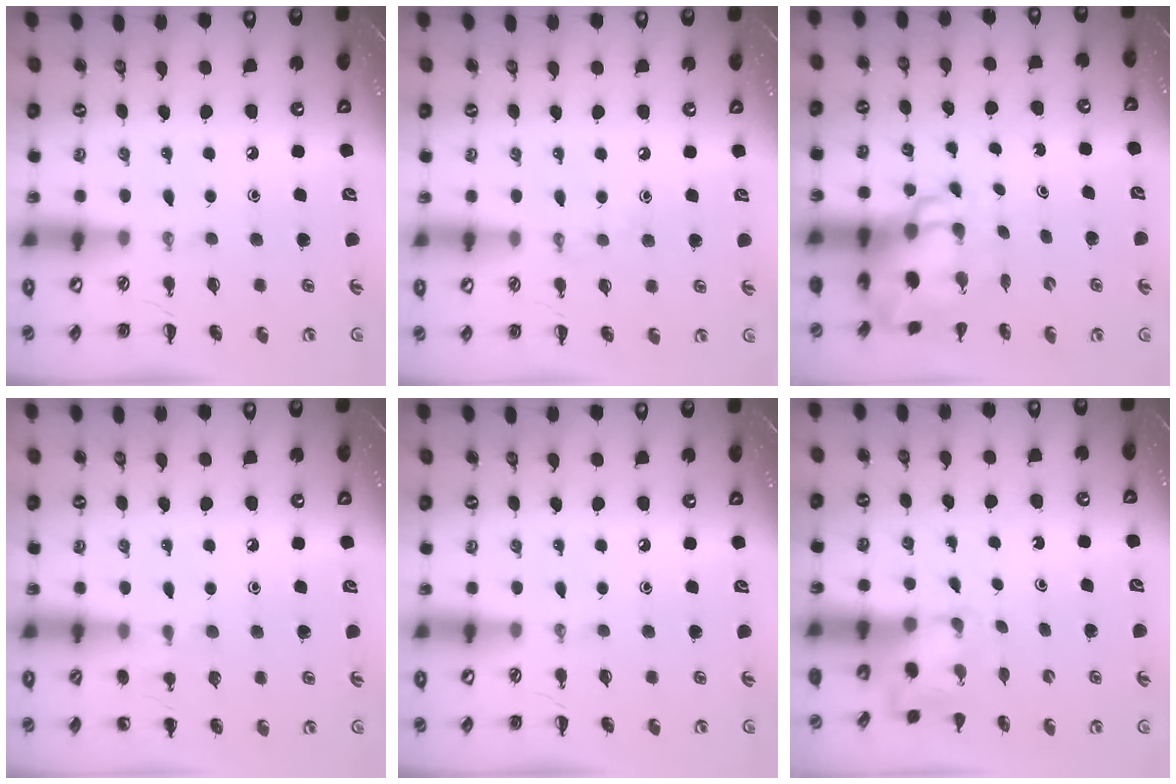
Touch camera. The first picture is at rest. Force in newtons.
{"total": 3.5, "press": 3.4, "slide": 0.9}
{"total": 6.3, "press": 6.1, "slide": 1.5}
{"total": 6.8, "press": 6.6, "slide": 1.8}
{"total": 0.0}
{"total": 2.0, "press": 1.9, "slide": 0.6}